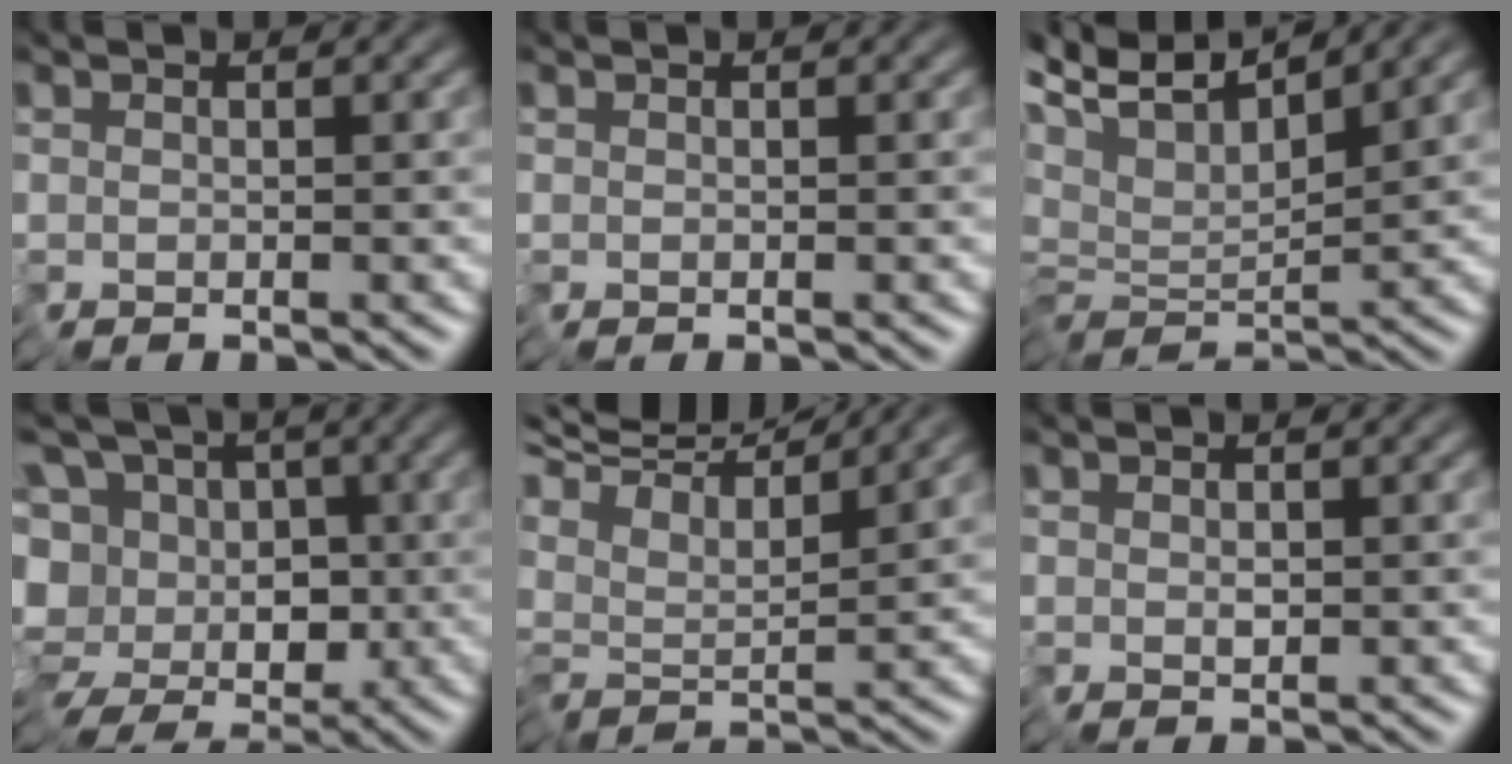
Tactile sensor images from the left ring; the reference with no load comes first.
{"total": 0.0}
{"total": 4.9, "force": [3.8, 0.3, 3.1], "torque": [-0.072, 0.013, 0.065]}
{"total": 10.6, "force": [-0.8, 9.1, 5.5], "torque": [-0.126, 0.011, -0.022]}
{"total": 8.6, "force": [8.0, 0.7, 3.3], "torque": [-0.099, 0.017, 0.121]}
{"total": 0.8, "force": [0.3, 0.5, 0.5], "torque": [-0.009, -0.001, 0.009]}